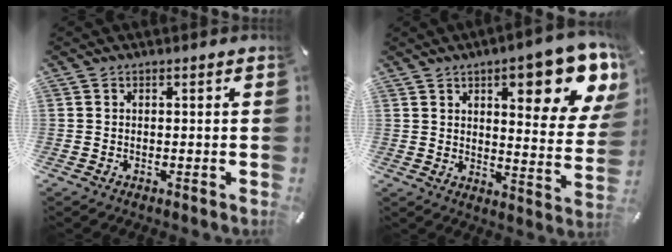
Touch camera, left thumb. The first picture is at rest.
{"total": 15.7, "force": [9.0, 5.1, 11.8], "torque": [-0.151, -0.055, 0.141]}